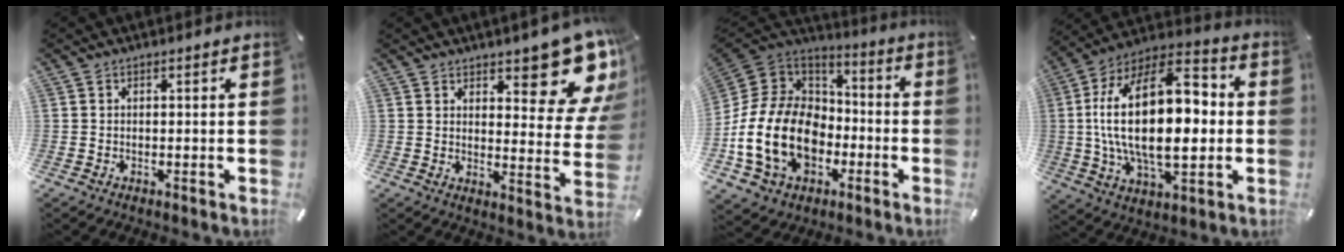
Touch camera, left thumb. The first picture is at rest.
{"total": 13.9, "force": [10.0, 5.2, 8.1], "torque": [-0.078, -0.094, 0.171]}
{"total": 20.9, "force": [-6.4, 15.4, 12.6], "torque": [-0.289, 0.026, -0.103]}
{"total": 27.3, "force": [0.6, 15.1, 22.7], "torque": [-0.439, -0.005, 0.003]}